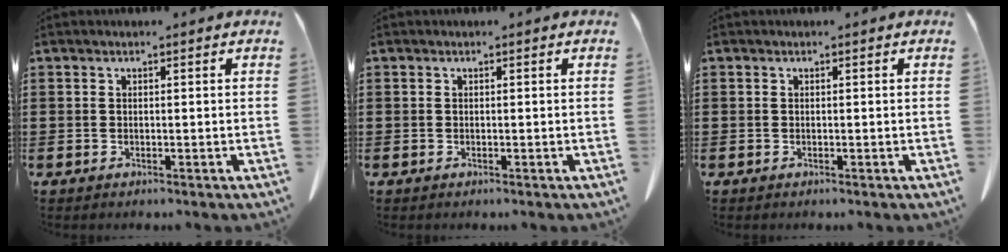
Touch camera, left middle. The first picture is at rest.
{"total": 0.0}
{"total": 0.0}